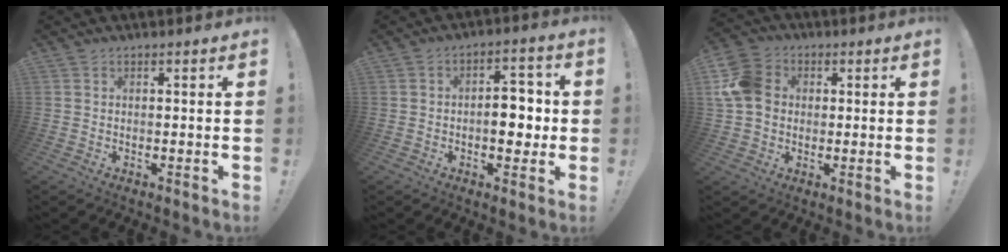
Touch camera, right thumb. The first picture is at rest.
{"total": 9.2, "force": [-1.3, 5.7, 7.0], "torque": [-0.095, 0.016, -0.024]}
{"total": 12.3, "force": [1.1, 10.1, 7.0], "torque": [-0.130, 0.010, 0.026]}